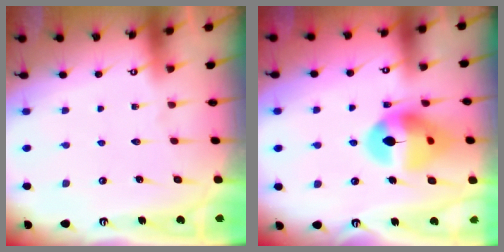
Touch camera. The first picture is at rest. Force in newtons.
{"total": 14.0, "press": 13.9, "slide": 1.3}